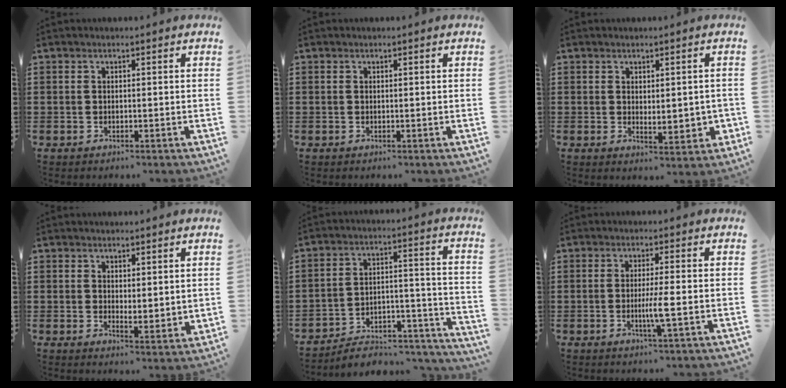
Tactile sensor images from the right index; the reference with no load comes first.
{"total": 0.0}
{"total": 2.8, "force": [1.0, 1.4, 2.2], "torque": [-0.035, 0.004, 0.018]}
{"total": 2.3, "force": [2.2, 0.8, 0.3], "torque": [-0.011, 0.003, 0.042]}
{"total": 5.3, "force": [-4.8, 1.5, 1.7], "torque": [-0.027, 0.002, -0.095]}
{"total": 3.8, "force": [-0.8, -0.4, 3.7], "torque": [-0.071, -0.014, -0.019]}